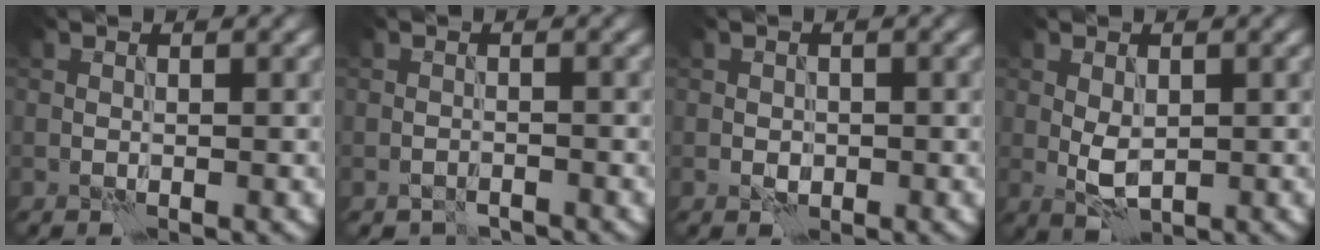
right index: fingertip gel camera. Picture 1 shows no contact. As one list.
[{"total": 1.3, "force": [-1.2, 0.4, 0.2], "torque": [-0.001, 0.002, -0.022]}, {"total": 1.2, "force": [-0.3, 0.9, 0.6], "torque": [-0.012, -0.003, -0.007]}, {"total": 2.7, "force": [0.1, 1.6, 2.2], "torque": [-0.044, -0.001, 0.004]}]